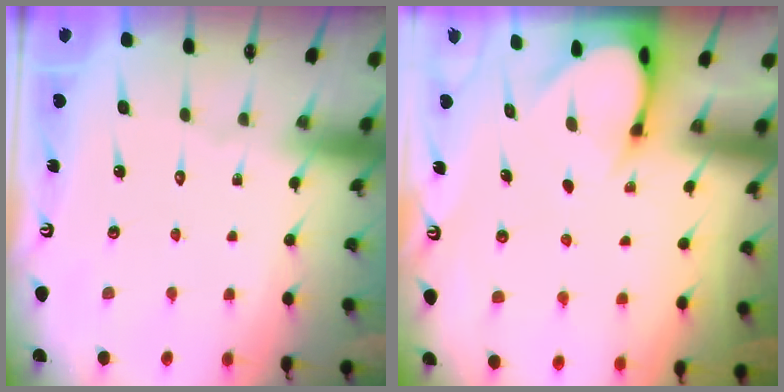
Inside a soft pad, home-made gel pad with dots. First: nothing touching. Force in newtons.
{"total": 3.3, "press": 3.3, "slide": 0.2}